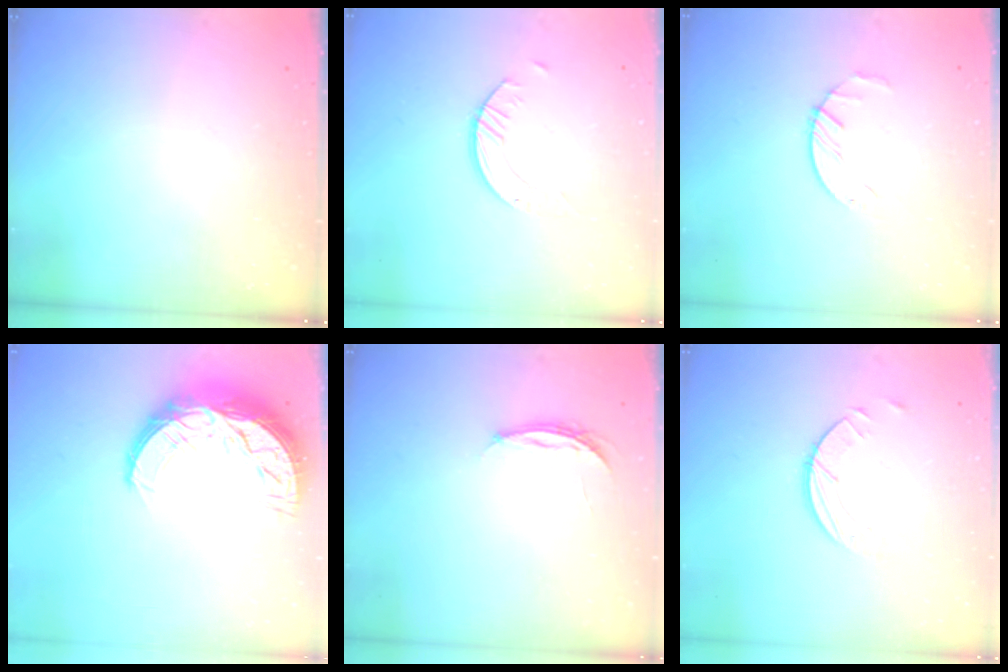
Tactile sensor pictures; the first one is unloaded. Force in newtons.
{"total": 2.6, "press": 2.5, "slide": 0.3}
{"total": 2.1, "press": 2.1, "slide": 0.3}
{"total": 16.4, "press": 16.4, "slide": 0.9}
{"total": 3.8, "press": 3.8, "slide": 0.5}
{"total": 3.4, "press": 3.4, "slide": 0.3}